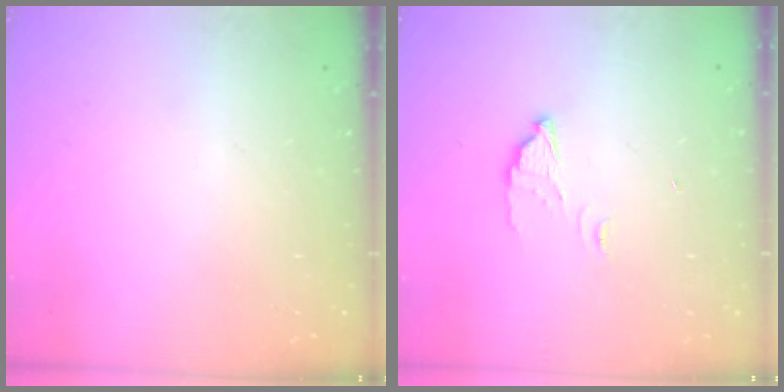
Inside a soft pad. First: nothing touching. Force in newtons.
{"total": 3.3, "press": 3.2, "slide": 0.4}